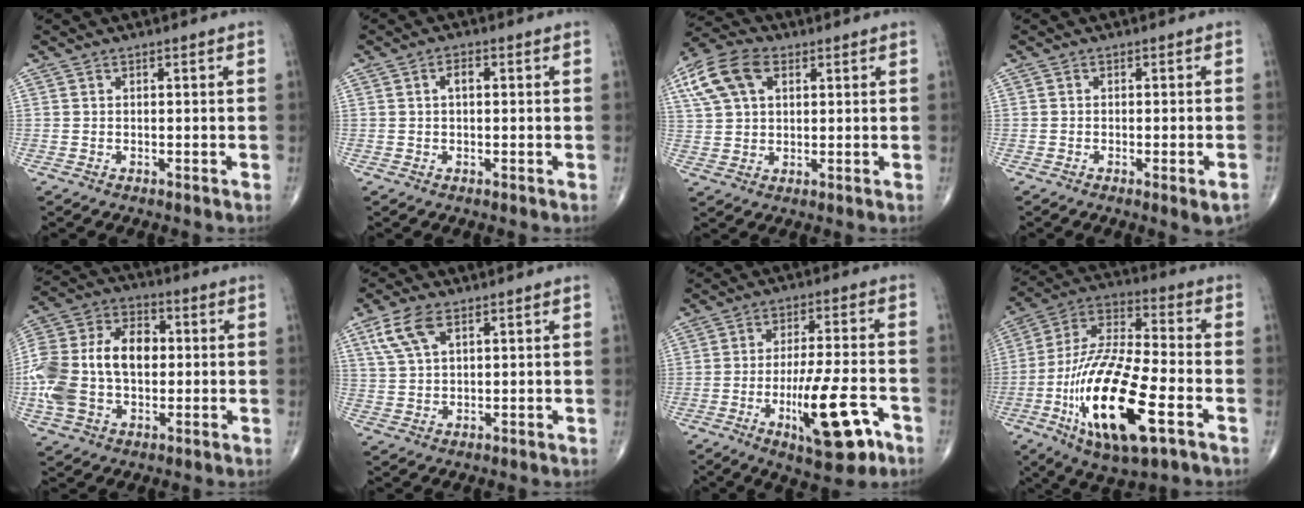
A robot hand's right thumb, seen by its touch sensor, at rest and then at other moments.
{"total": 2.3, "force": [0.4, 1.2, 1.9], "torque": [-0.032, 0.008, 0.005]}
{"total": 11.4, "force": [4.4, 7.1, 7.7], "torque": [-0.156, 0.014, 0.082]}
{"total": 3.2, "force": [-1.5, 0.6, 2.8], "torque": [-0.038, 0.000, -0.019]}
{"total": 20.6, "force": [-0.2, 13.6, 15.5], "torque": [-0.325, 0.027, -0.004]}
{"total": 6.9, "force": [3.5, 3.3, 4.9], "torque": [-0.104, -0.001, 0.072]}
{"total": 14.8, "force": [-6.2, 4.3, 12.7], "torque": [-0.204, 0.020, -0.089]}
{"total": 24.0, "force": [-8.1, 8.2, 21.0], "torque": [-0.427, 0.018, -0.138]}